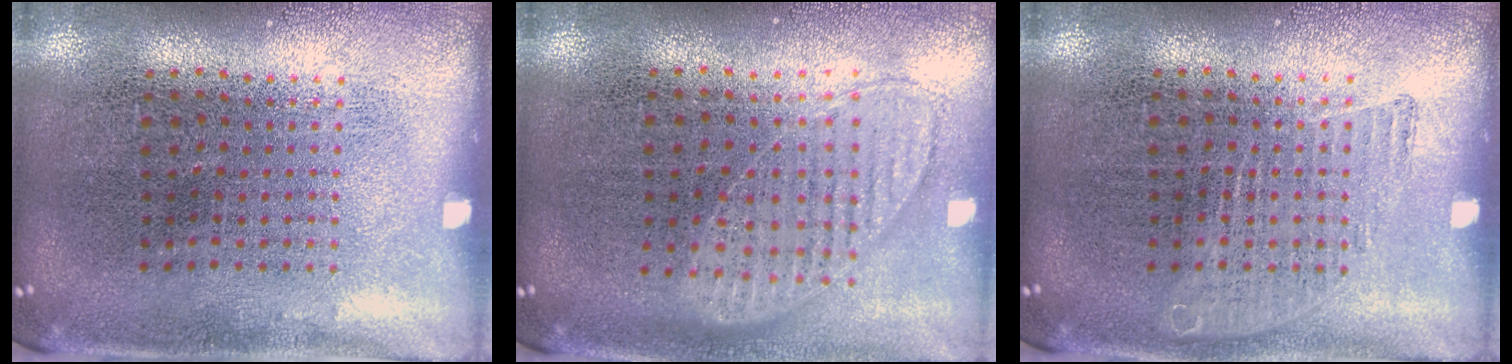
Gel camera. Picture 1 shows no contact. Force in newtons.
{"total": 1.0, "press": 0.9, "slide": 0.2}
{"total": 1.0, "press": 1.0, "slide": 0.2}